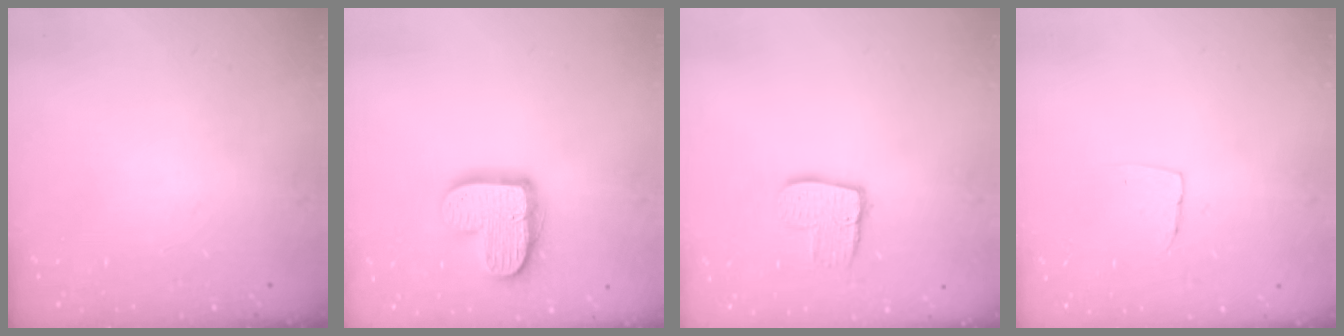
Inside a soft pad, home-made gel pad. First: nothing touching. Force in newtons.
{"total": 14.4, "press": 14.3, "slide": 1.0}
{"total": 10.0, "press": 10.0, "slide": 0.8}
{"total": 3.7, "press": 3.7, "slide": 0.2}